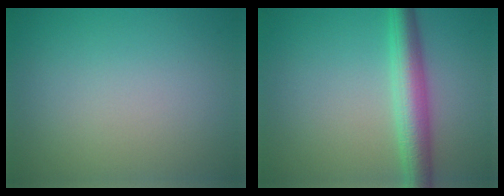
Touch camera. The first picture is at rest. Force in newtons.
{"total": 4.7, "press": 4.7, "slide": 0.1}